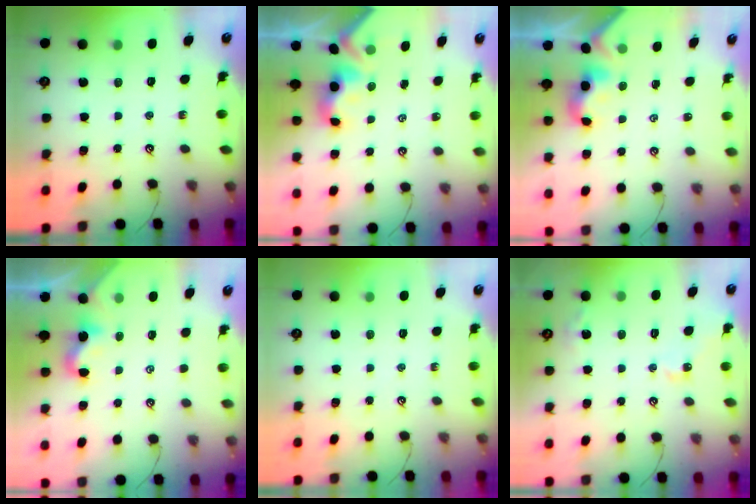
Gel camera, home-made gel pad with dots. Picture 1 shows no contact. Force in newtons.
{"total": 3.1, "press": 3.1, "slide": 0.3}
{"total": 2.3, "press": 2.3, "slide": 0.2}
{"total": 1.8, "press": 1.8, "slide": 0.3}
{"total": 0.0}
{"total": 5.5, "press": 5.5, "slide": 0.6}